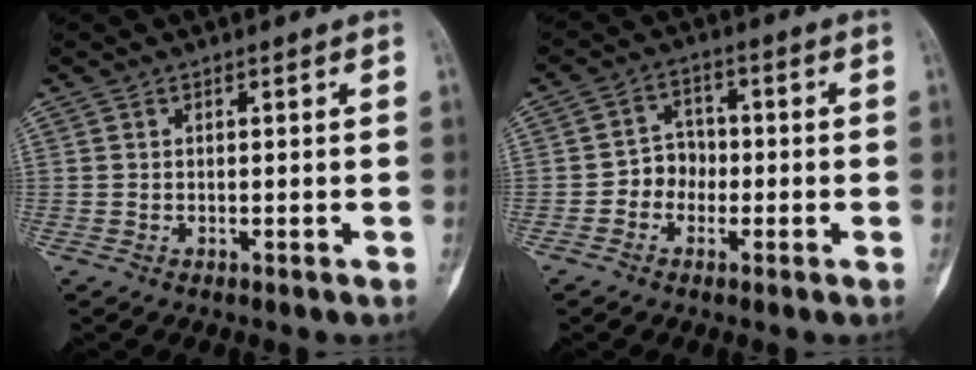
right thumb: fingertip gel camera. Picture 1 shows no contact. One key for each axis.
{"total": 5.0, "fx": -1.4, "fy": 4.4, "fz": 2.0, "tx": -0.004, "ty": 0.020, "tz": -0.036}